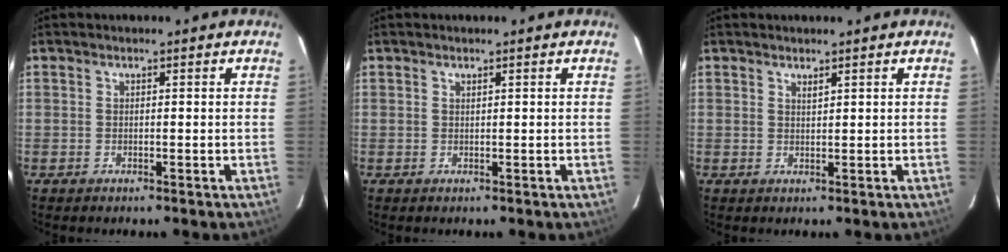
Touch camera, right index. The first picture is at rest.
{"total": 0.0}
{"total": 0.9, "force": [0.7, 0.2, 0.5], "torque": [-0.007, 0.000, 0.013]}